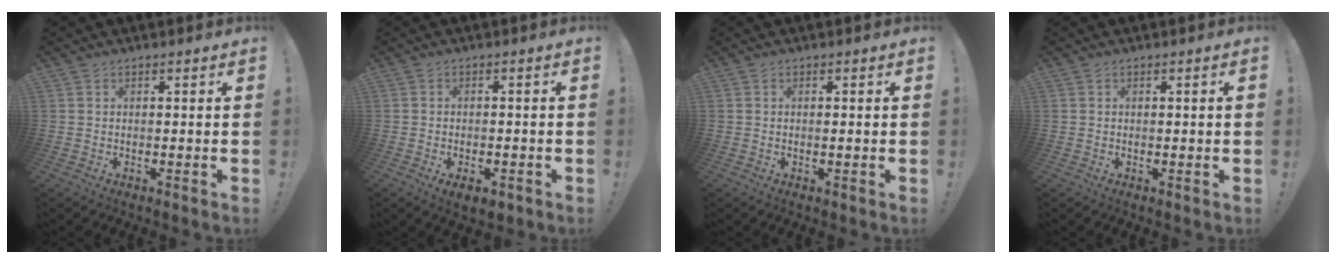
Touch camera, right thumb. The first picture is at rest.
{"total": 4.3, "force": [-2.5, 1.8, 3.1], "torque": [-0.038, 0.004, -0.039]}
{"total": 0.6, "force": [-0.1, 0.0, 0.6], "torque": [-0.003, -0.005, -0.003]}
{"total": 0.9, "force": [0.0, -0.1, 0.9], "torque": [-0.015, 0.000, 0.000]}